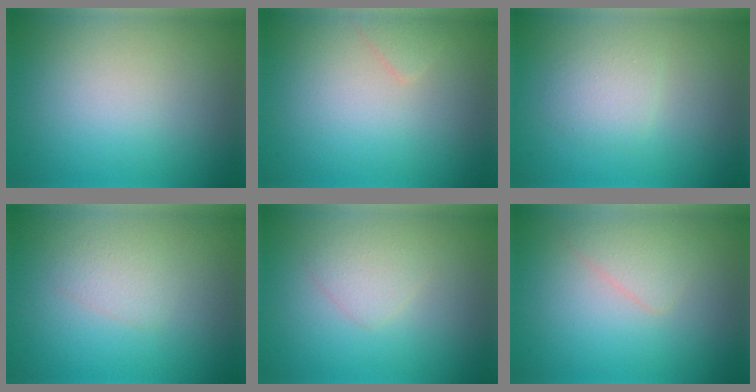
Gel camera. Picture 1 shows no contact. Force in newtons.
{"total": 0.9, "press": 0.9, "slide": 0.1}
{"total": 1.7, "press": 1.7, "slide": 0.1}
{"total": 1.4, "press": 1.4, "slide": 0.1}
{"total": 1.6, "press": 1.6, "slide": 0.1}
{"total": 1.7, "press": 1.7, "slide": 0.1}